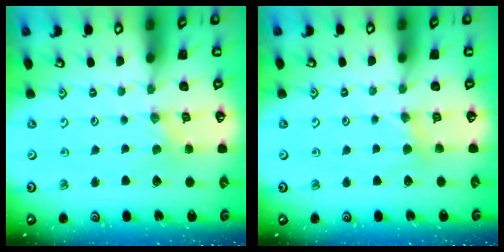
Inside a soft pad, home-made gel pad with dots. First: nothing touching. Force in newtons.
{"total": 2.7, "press": 2.7, "slide": 0.4}